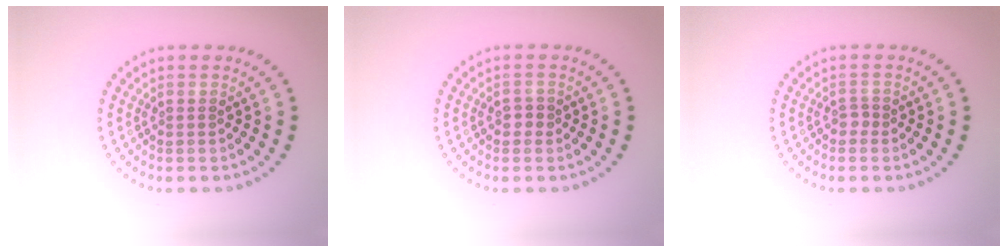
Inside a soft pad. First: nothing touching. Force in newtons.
{"total": 1.1, "press": 1.0, "slide": 0.4}
{"total": 0.9, "press": 0.6, "slide": 0.7}